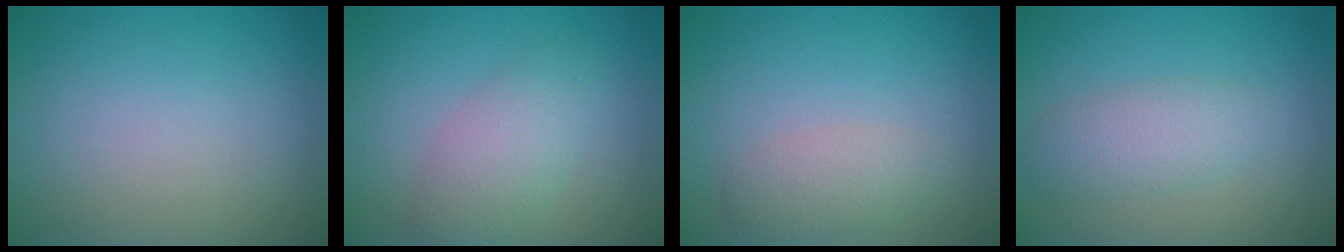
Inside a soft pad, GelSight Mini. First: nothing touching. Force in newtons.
{"total": 3.7, "press": 3.7, "slide": 0.2}
{"total": 2.3, "press": 2.3, "slide": 0.1}
{"total": 2.9, "press": 2.9, "slide": 0.1}